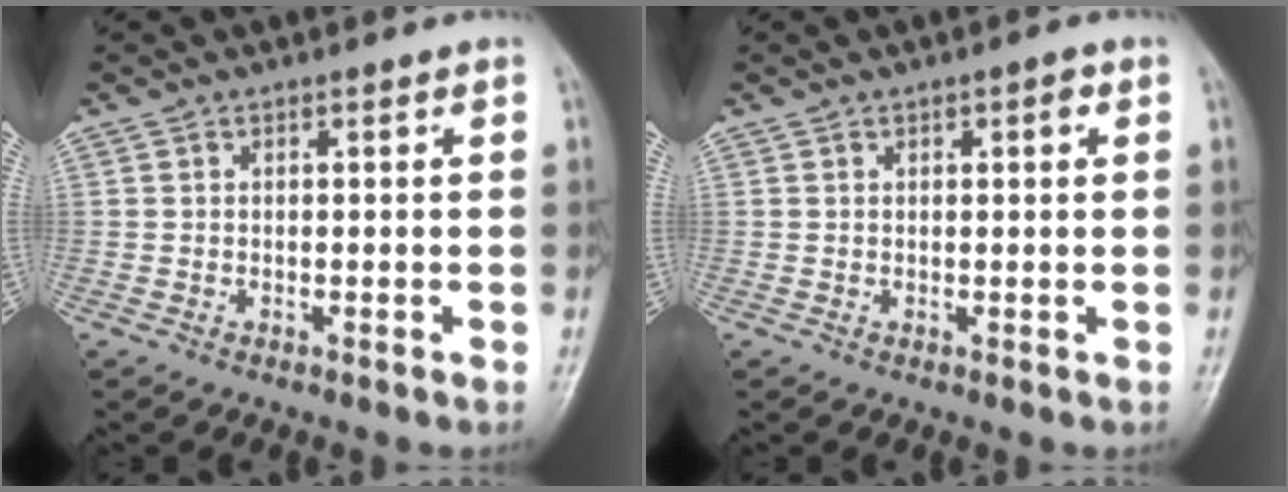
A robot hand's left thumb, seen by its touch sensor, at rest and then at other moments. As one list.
[{"total": 1.8, "force": [0.7, 0.7, 1.5], "torque": [-0.016, 0.001, 0.008]}]